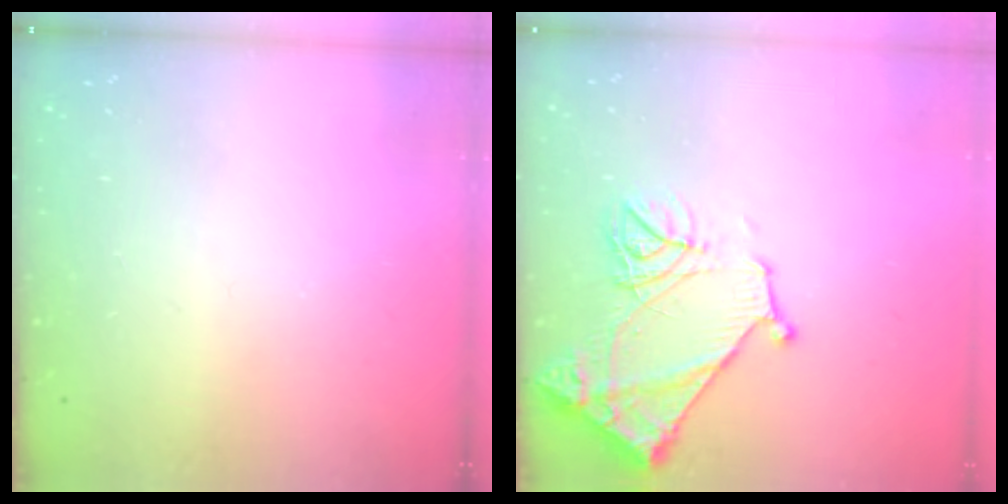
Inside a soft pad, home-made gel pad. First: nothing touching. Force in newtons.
{"total": 13.5, "press": 13.4, "slide": 1.3}